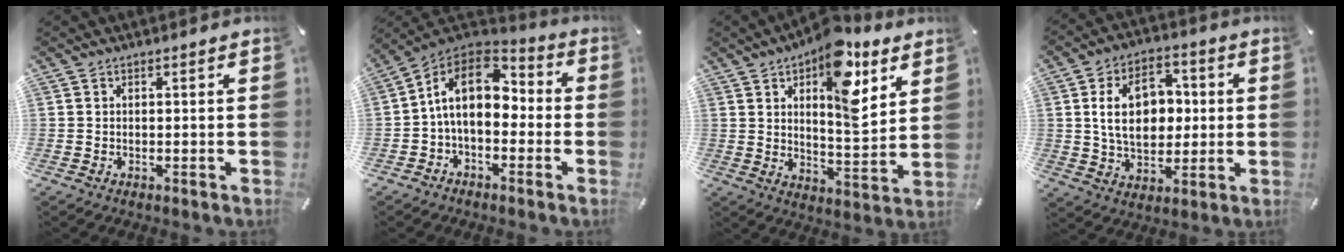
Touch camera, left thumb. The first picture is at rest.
{"total": 13.0, "force": [1.1, 8.7, 9.6], "torque": [-0.171, 0.004, 0.015]}
{"total": 14.4, "force": [7.8, 6.3, 10.3], "torque": [-0.141, -0.042, 0.129]}
{"total": 14.1, "force": [1.5, 10.4, 9.4], "torque": [-0.165, 0.012, 0.025]}